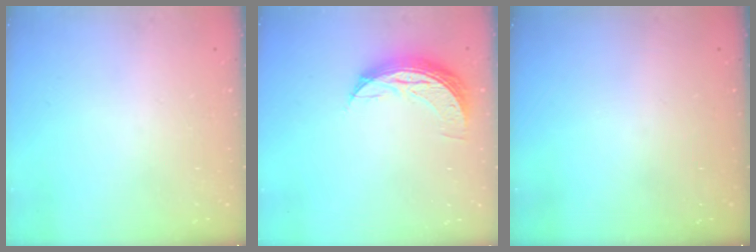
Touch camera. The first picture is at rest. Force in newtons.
{"total": 7.6, "press": 7.6, "slide": 0.7}
{"total": 0.0}